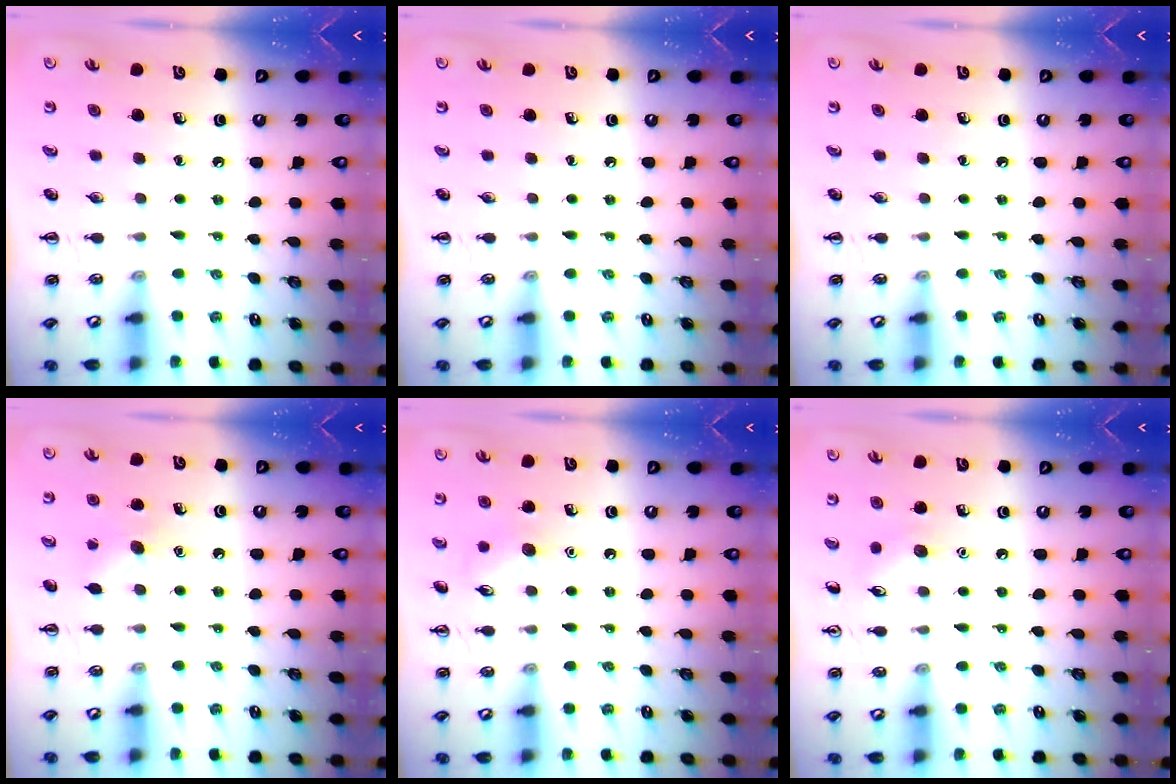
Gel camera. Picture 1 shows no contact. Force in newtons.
{"total": 0.0}
{"total": 0.0}
{"total": 7.3, "press": 7.1, "slide": 1.6}
{"total": 6.6, "press": 6.4, "slide": 1.4}
{"total": 4.8, "press": 4.5, "slide": 1.5}